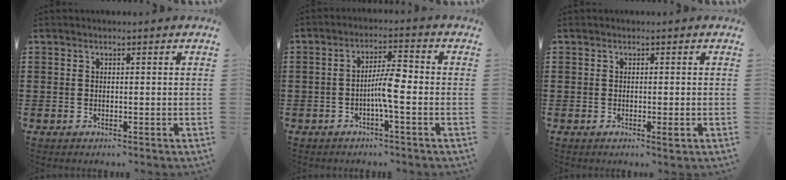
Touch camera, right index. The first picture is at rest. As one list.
[{"total": 5.1, "force": [-1.2, 0.7, 5.0], "torque": [-0.096, 0.003, -0.028]}, {"total": 1.6, "force": [-0.3, 0.1, 1.5], "torque": [-0.034, -0.009, -0.007]}]